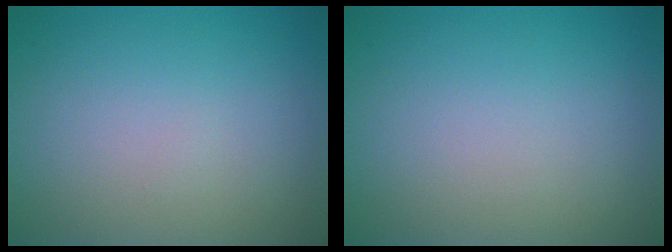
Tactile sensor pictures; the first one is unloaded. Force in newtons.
{"total": 0.0}